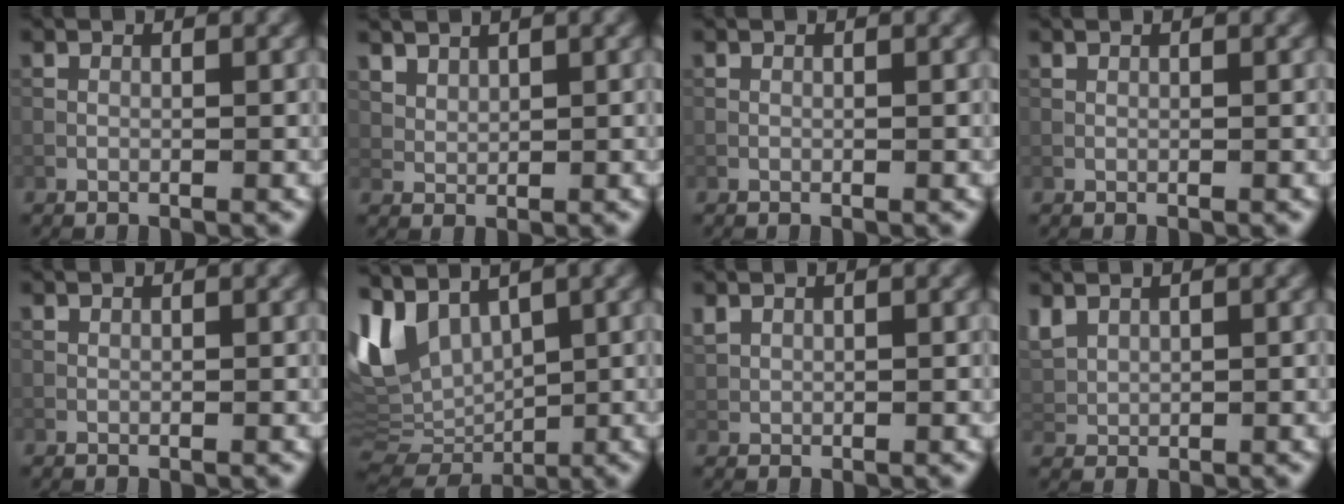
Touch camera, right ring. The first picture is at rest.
{"total": 2.6, "force": [2.2, 1.2, 0.8], "torque": [-0.024, -0.008, 0.062]}
{"total": 0.0}
{"total": 0.0}
{"total": 0.0}
{"total": 8.4, "force": [2.6, 4.9, 6.3], "torque": [-0.147, -0.006, 0.048]}
{"total": 1.1, "force": [0.8, 0.6, 0.3], "torque": [-0.010, 0.002, 0.020]}
{"total": 2.6, "force": [1.7, 1.5, 1.4], "torque": [-0.037, 0.006, 0.041]}